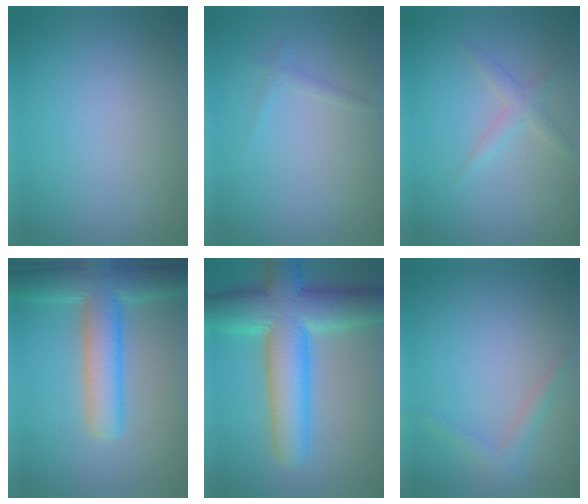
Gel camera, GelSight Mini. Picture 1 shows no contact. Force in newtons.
{"total": 0.8, "press": 0.8, "slide": 0.1}
{"total": 1.7, "press": 1.7, "slide": 0.1}
{"total": 7.8, "press": 7.8, "slide": 0.6}
{"total": 11.2, "press": 11.2, "slide": 0.5}
{"total": 1.5, "press": 1.5, "slide": 0.1}